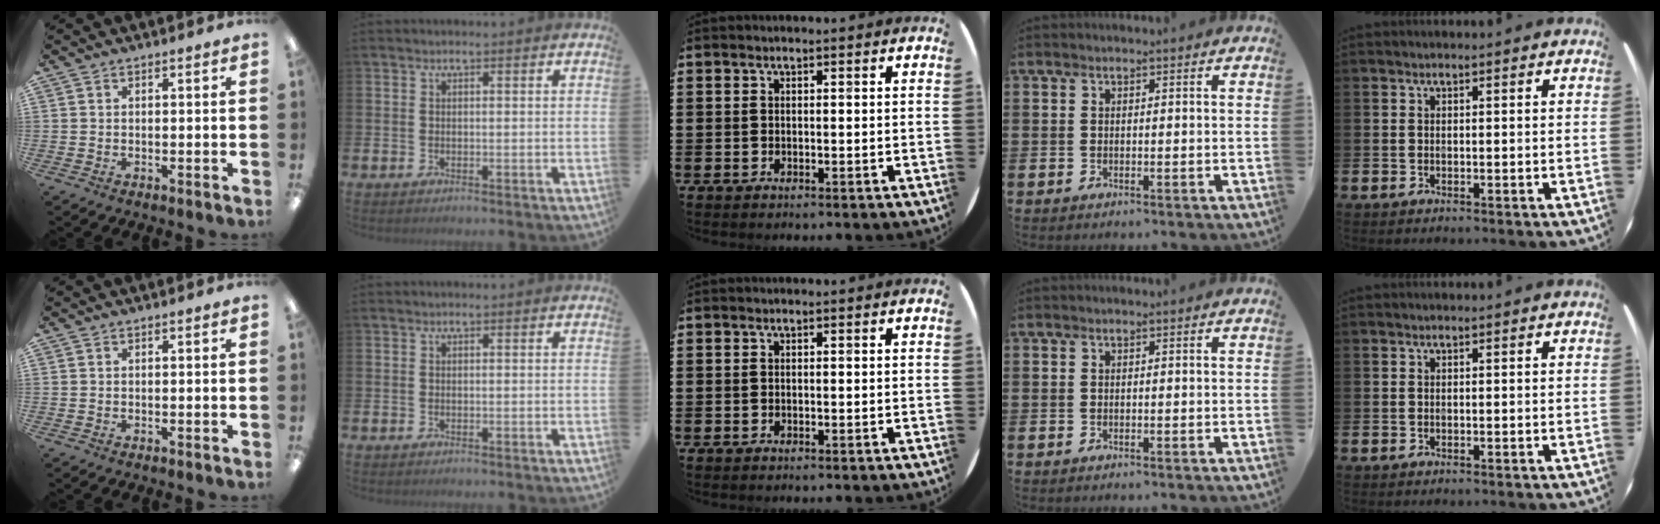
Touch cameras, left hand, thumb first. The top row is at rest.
{}